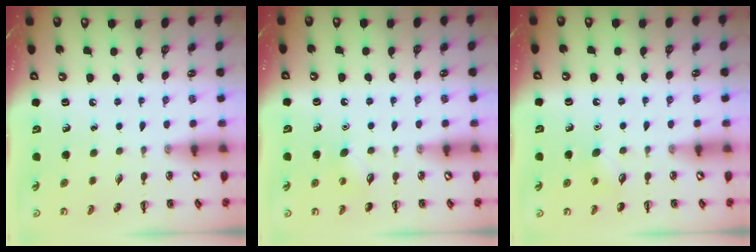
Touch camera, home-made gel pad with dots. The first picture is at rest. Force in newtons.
{"total": 2.9, "press": 2.8, "slide": 0.7}
{"total": 2.9, "press": 2.8, "slide": 0.7}